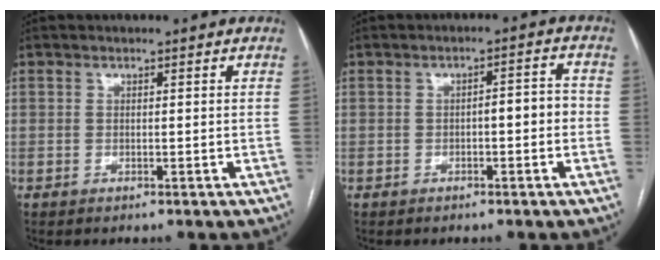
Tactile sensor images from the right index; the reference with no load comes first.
{"total": 3.6, "force": [-0.8, 1.0, 3.3], "torque": [-0.045, 0.020, -0.009]}